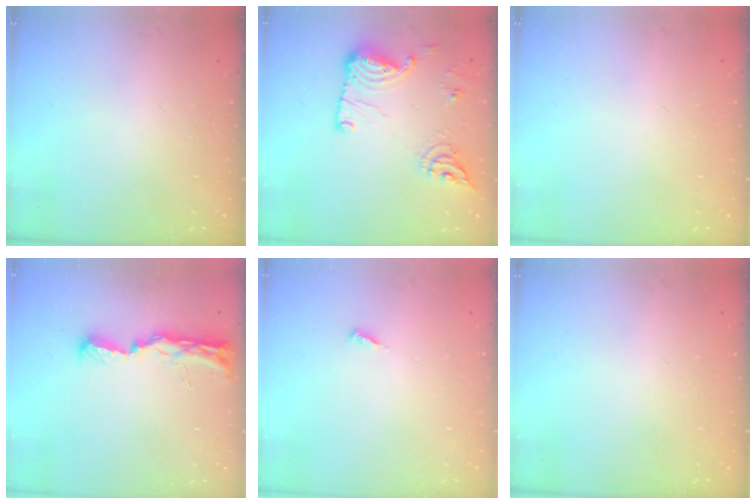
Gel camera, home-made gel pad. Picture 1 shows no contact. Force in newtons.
{"total": 14.5, "press": 14.5, "slide": 0.4}
{"total": 0.0}
{"total": 11.3, "press": 10.0, "slide": 5.1}
{"total": 3.2, "press": 3.2, "slide": 0.3}
{"total": 0.0}